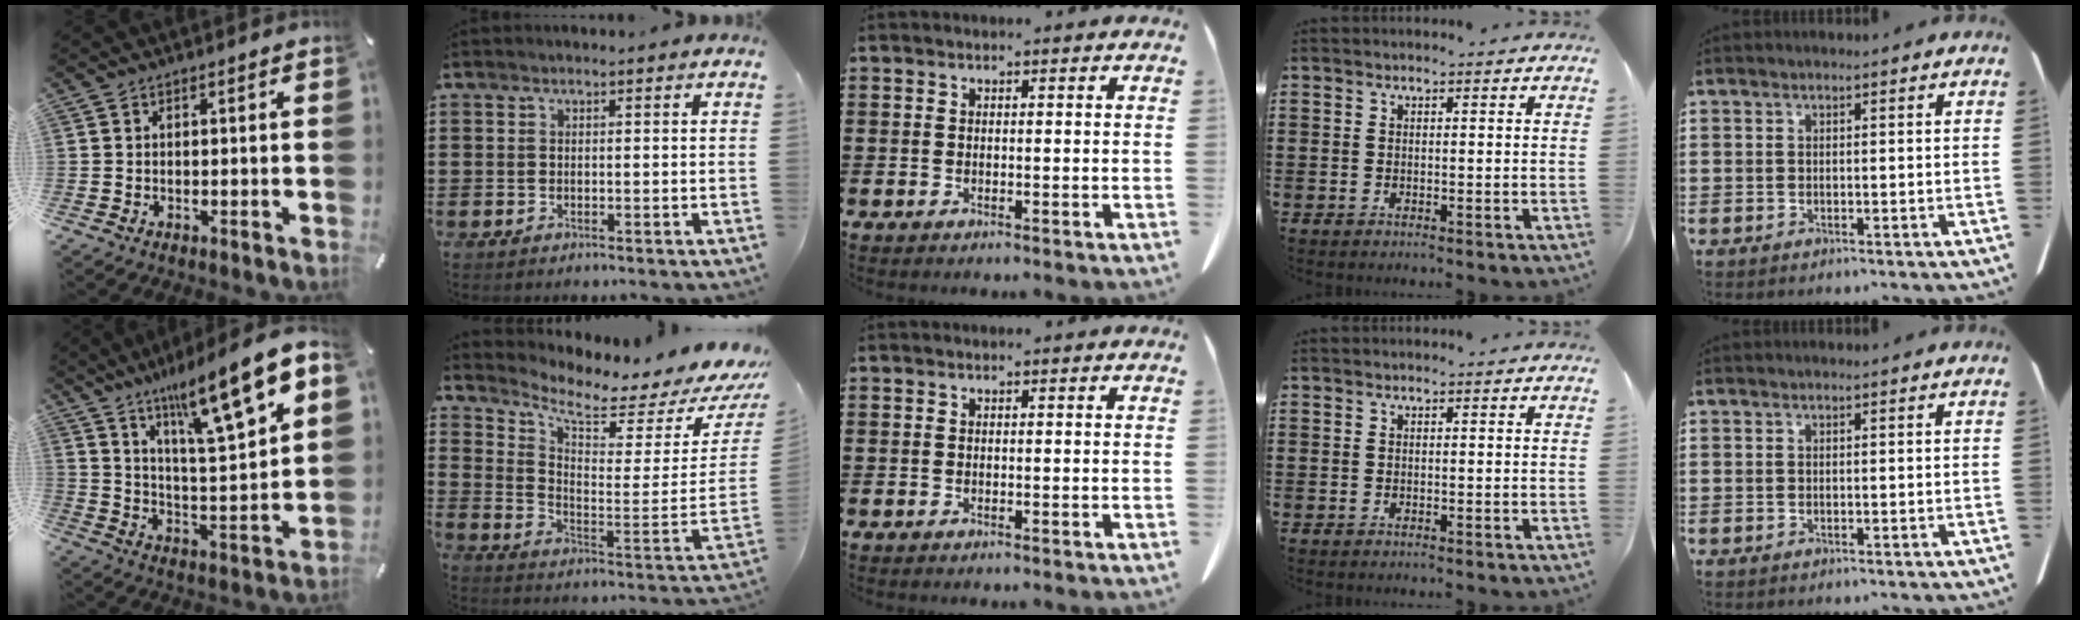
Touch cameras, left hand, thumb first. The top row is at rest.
{"thumb": {"total": 15.9, "force": [11.0, 3.6, 10.9], "torque": [-0.177, -0.074, 0.175]}, "index": {"total": 5.2, "force": [4.3, 0.9, 2.9], "torque": [-0.074, -0.050, 0.066]}}